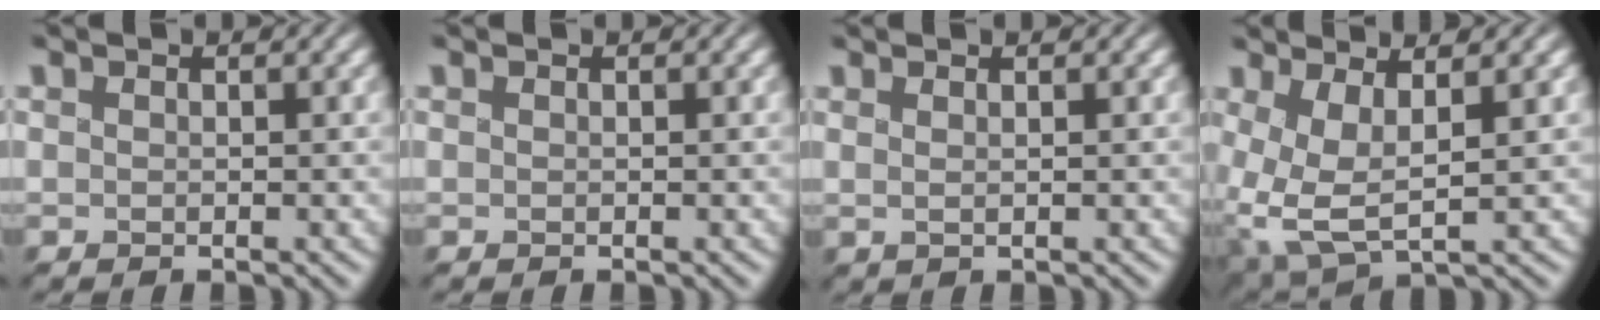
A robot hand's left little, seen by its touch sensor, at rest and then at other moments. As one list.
[{"total": 0.0}, {"total": 1.3, "force": [0.5, 0.5, 1.0], "torque": [-0.001, 0.002, -0.006]}, {"total": 5.4, "force": [0.3, 2.7, 4.7], "torque": [-0.107, -0.009, 0.010]}]